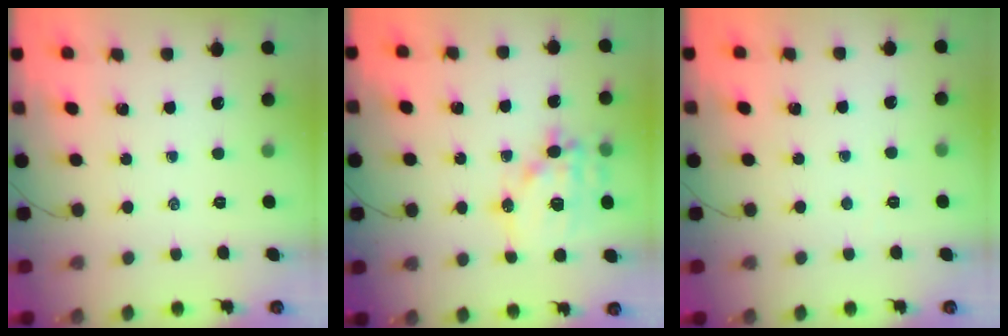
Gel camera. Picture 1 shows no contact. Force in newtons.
{"total": 15.5, "press": 15.2, "slide": 3.1}
{"total": 1.8, "press": 1.7, "slide": 0.5}